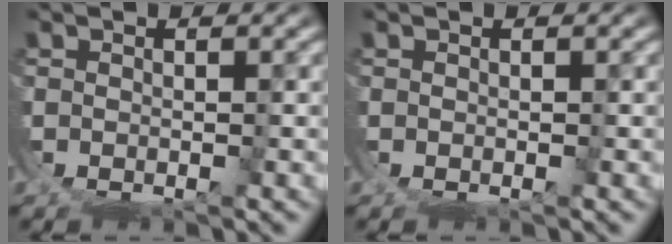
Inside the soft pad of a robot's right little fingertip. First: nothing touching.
{"total": 0.0}